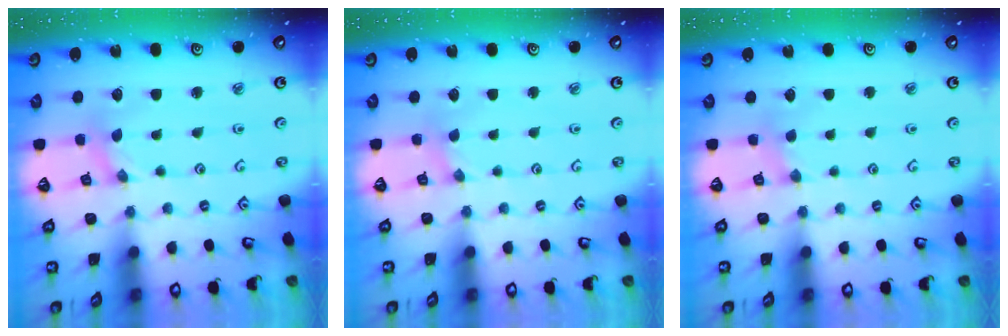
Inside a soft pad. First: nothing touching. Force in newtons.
{"total": 1.0, "press": 1.0, "slide": 0.1}
{"total": 2.0, "press": 2.0, "slide": 0.4}